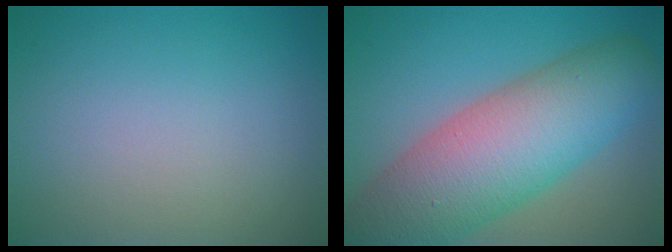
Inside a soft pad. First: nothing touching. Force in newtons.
{"total": 11.7, "press": 11.7, "slide": 0.5}